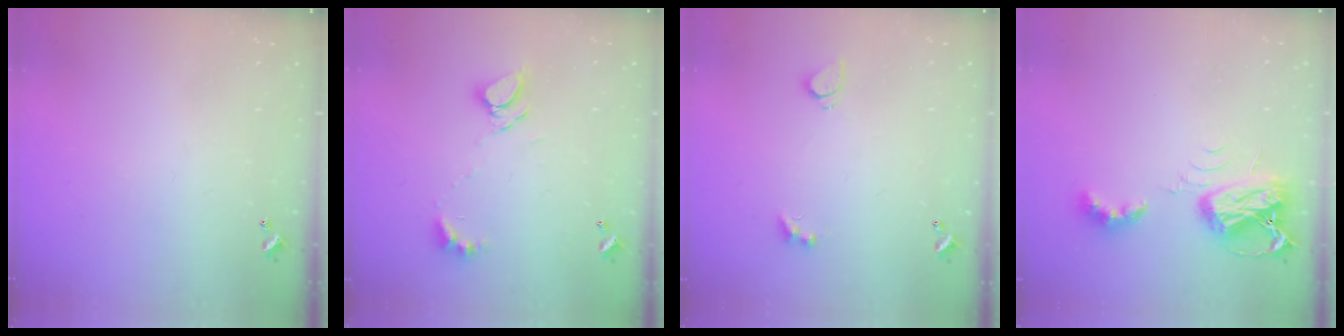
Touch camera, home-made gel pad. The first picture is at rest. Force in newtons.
{"total": 7.0, "press": 7.0, "slide": 0.8}
{"total": 3.0, "press": 2.7, "slide": 1.1}
{"total": 7.9, "press": 7.9, "slide": 0.8}